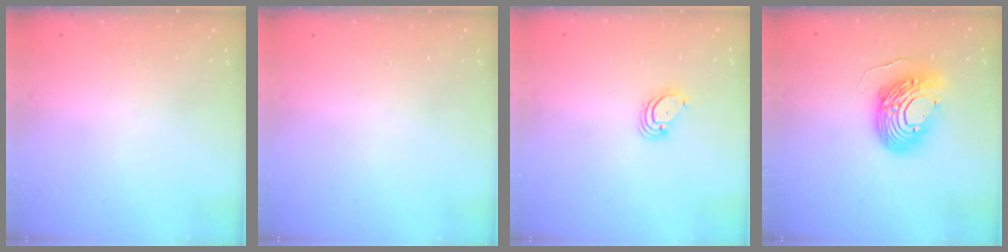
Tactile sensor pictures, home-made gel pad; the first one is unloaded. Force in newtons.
{"total": 0.0}
{"total": 4.1, "press": 4.0, "slide": 0.3}
{"total": 14.4, "press": 14.4, "slide": 1.1}